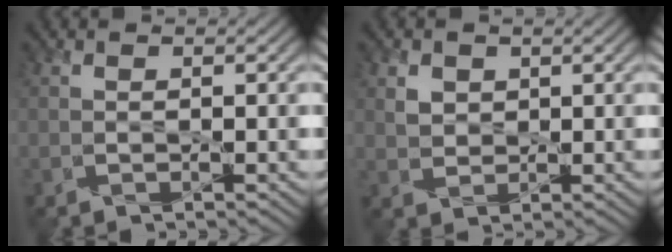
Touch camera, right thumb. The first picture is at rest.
{"total": 2.0, "force": [1.2, 1.6, 0.3], "torque": [-0.013, -0.003, 0.023]}